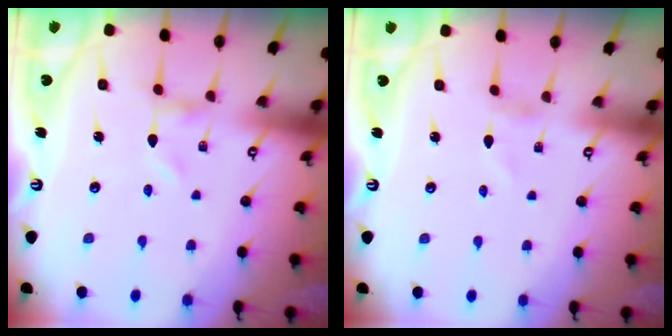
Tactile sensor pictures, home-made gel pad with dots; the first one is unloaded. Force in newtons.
{"total": 1.3, "press": 1.2, "slide": 0.1}